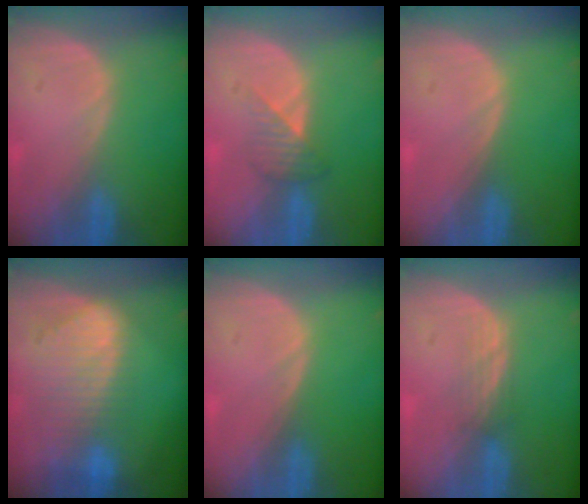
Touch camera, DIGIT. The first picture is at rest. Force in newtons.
{"total": 3.3, "press": 3.1, "slide": 1.2}
{"total": 0.0}
{"total": 9.3, "press": 8.1, "slide": 4.4}
{"total": 0.0}
{"total": 2.3, "press": 2.2, "slide": 0.6}